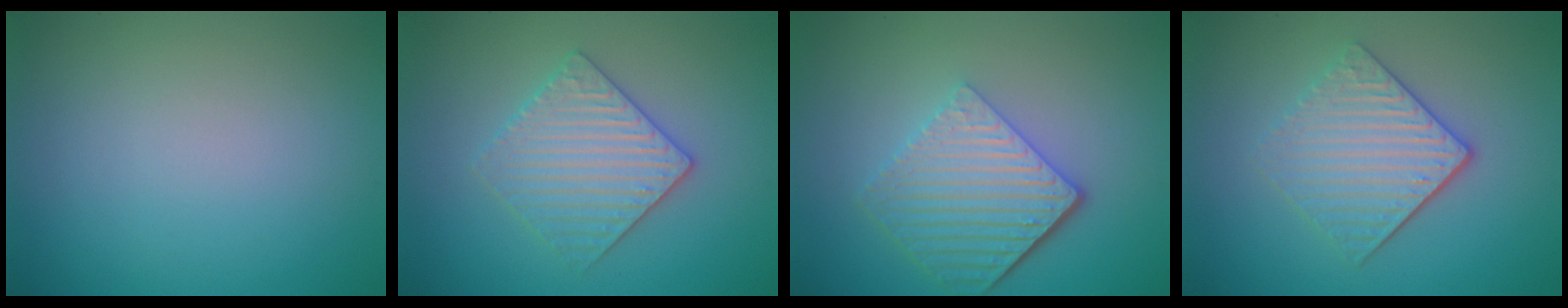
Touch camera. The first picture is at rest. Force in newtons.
{"total": 3.5, "press": 3.4, "slide": 0.7}
{"total": 5.8, "press": 4.3, "slide": 3.9}
{"total": 4.1, "press": 3.4, "slide": 2.3}